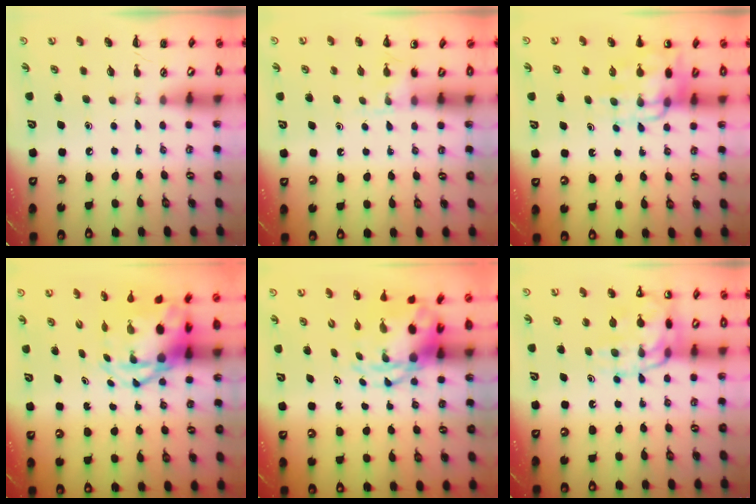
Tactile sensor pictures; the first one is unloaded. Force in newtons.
{"total": 5.0, "press": 4.6, "slide": 1.8}
{"total": 11.2, "press": 10.9, "slide": 2.6}
{"total": 6.1, "press": 6.0, "slide": 1.3}
{"total": 6.0, "press": 5.8, "slide": 1.6}
{"total": 16.3, "press": 16.0, "slide": 2.8}